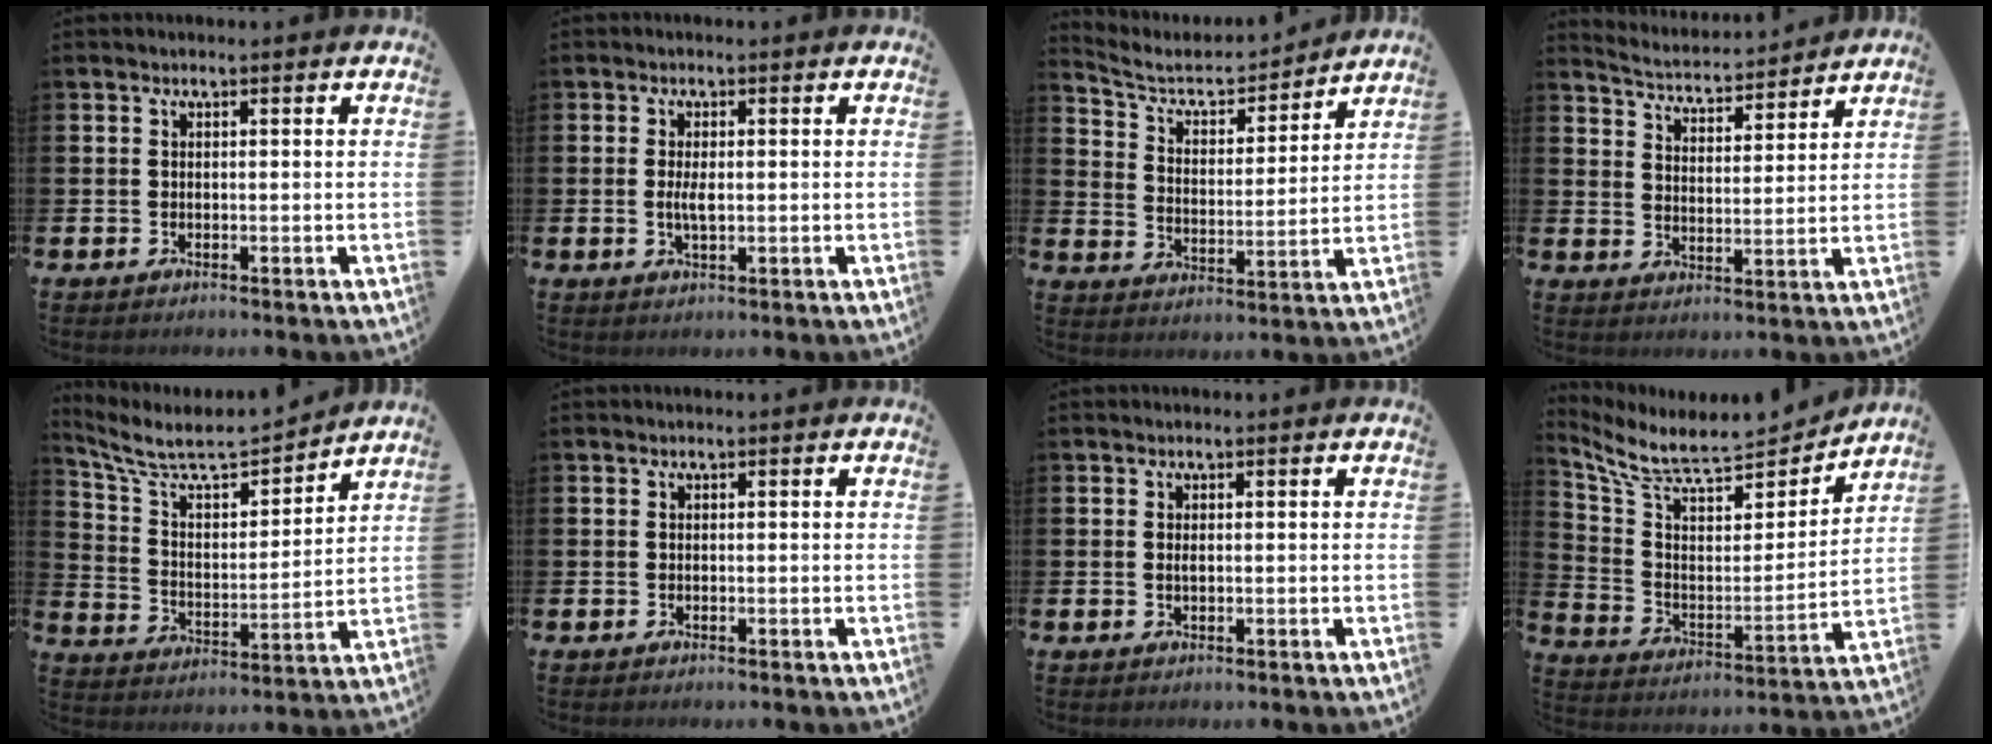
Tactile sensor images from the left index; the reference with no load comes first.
{"total": 2.3, "force": [0.1, 0.9, 2.1], "torque": [-0.034, -0.002, -0.001]}
{"total": 5.6, "force": [5.0, 2.1, 1.3], "torque": [-0.060, -0.042, 0.083]}
{"total": 3.8, "force": [3.8, 0.6, 0.1], "torque": [-0.024, -0.033, 0.062]}
{"total": 7.7, "force": [6.8, 2.0, 2.9], "torque": [-0.095, -0.053, 0.115]}
{"total": 0.0}
{"total": 0.6, "force": [0.2, 0.2, 0.5], "torque": [-0.011, 0.000, 0.004]}
{"total": 7.9, "force": [7.2, 1.7, 2.6], "torque": [-0.093, -0.062, 0.119]}